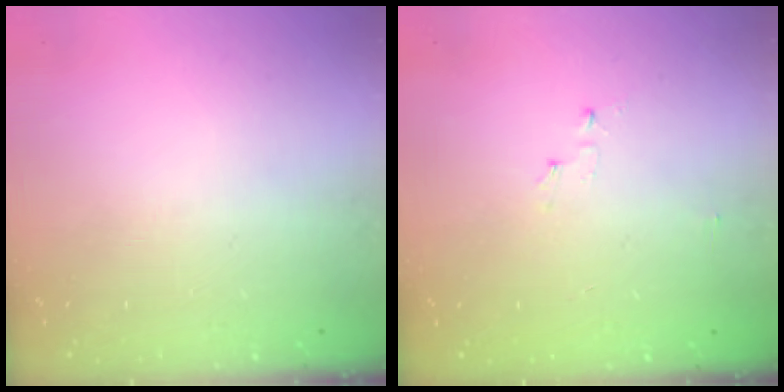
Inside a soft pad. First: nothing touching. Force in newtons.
{"total": 2.8, "press": 2.8, "slide": 0.3}